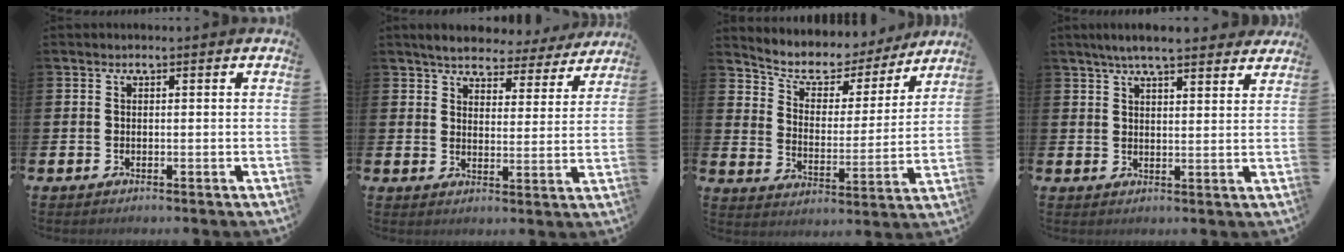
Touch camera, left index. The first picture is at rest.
{"total": 5.1, "force": [4.9, 1.3, 0.7], "torque": [-0.033, -0.031, 0.083]}
{"total": 6.7, "force": [5.9, 2.8, 1.1], "torque": [-0.053, -0.048, 0.098]}
{"total": 5.6, "force": [5.2, 0.7, 2.1], "torque": [-0.048, -0.016, 0.092]}